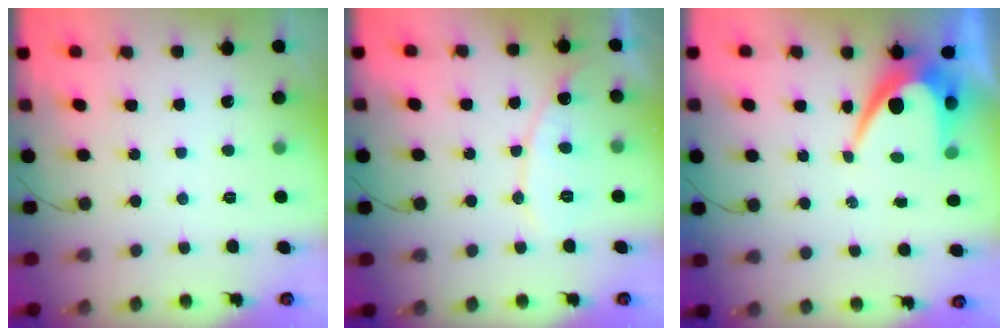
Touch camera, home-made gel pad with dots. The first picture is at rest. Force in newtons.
{"total": 8.9, "press": 8.9, "slide": 0.7}
{"total": 7.9, "press": 7.8, "slide": 0.5}